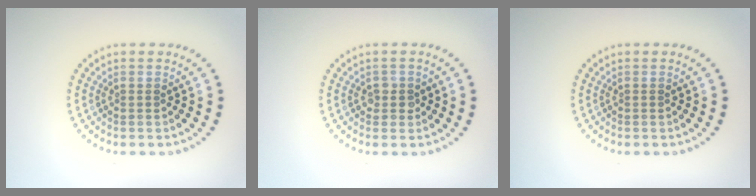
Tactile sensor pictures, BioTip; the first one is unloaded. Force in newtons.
{"total": 1.3, "press": 1.2, "slide": 0.6}
{"total": 0.0}